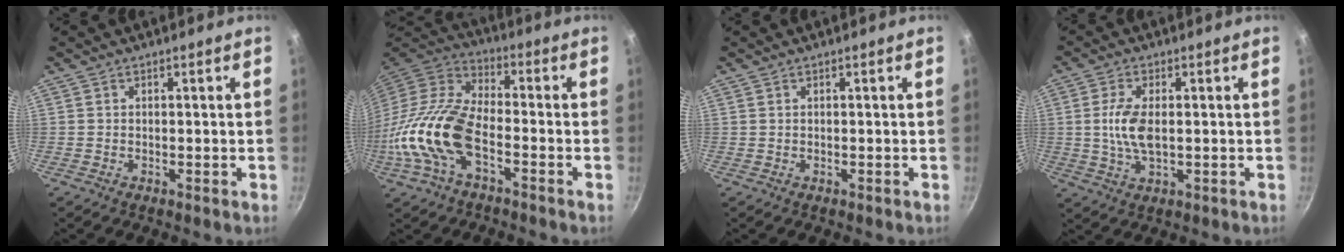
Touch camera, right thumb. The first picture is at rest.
{"total": 17.5, "force": [-5.6, 8.9, 13.9], "torque": [-0.270, 0.039, -0.125]}
{"total": 0.0}
{"total": 7.1, "force": [0.3, 3.4, 6.2], "torque": [-0.128, -0.001, 0.004]}